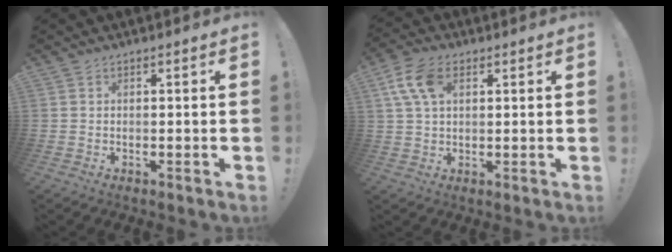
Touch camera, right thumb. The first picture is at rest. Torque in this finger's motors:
{"motor_torque": [0.38, 0.38, 0.06, -0.02, 0.03]}